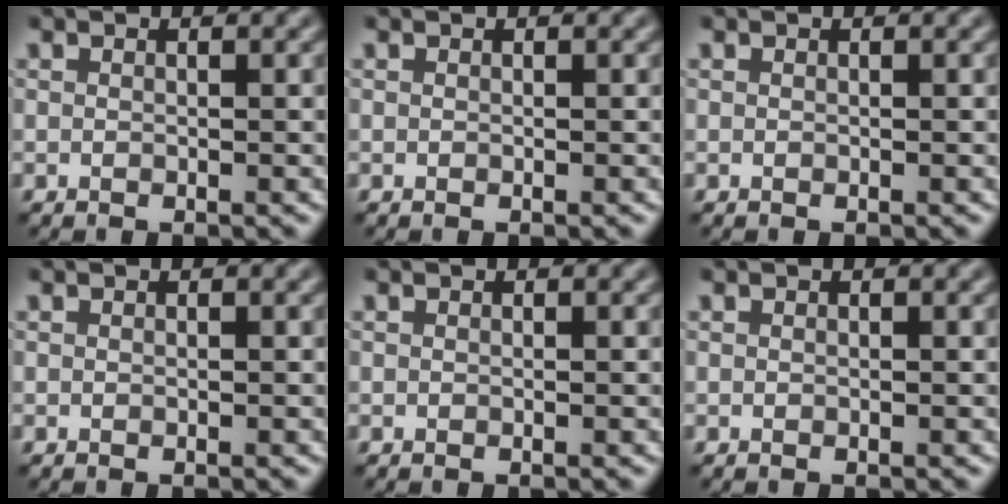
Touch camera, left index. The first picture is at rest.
{"total": 0.0}
{"total": 0.0}
{"total": 0.0}
{"total": 0.0}
{"total": 0.0}